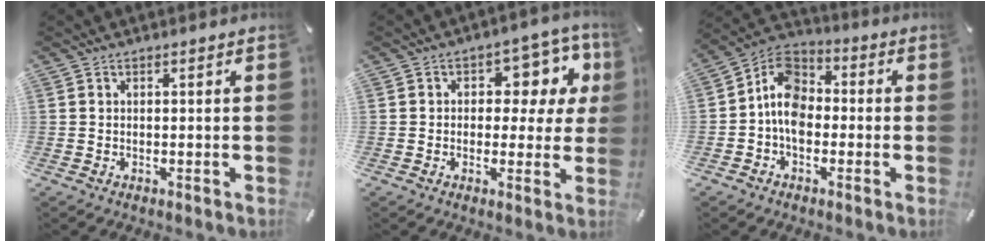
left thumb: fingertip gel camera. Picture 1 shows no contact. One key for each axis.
{"total": 9.7, "fx": 2.8, "fy": 6.5, "fz": 6.7, "tx": -0.075, "ty": -0.017, "tz": 0.043}
{"total": 9.3, "fx": -2.4, "fy": 6.9, "fz": 5.7, "tx": -0.129, "ty": 0.012, "tz": -0.048}